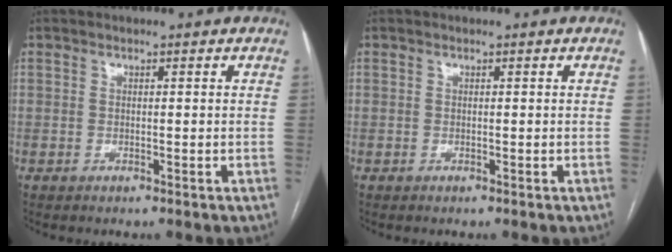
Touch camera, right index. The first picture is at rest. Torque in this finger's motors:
{"motor_torque": [0.00, 0.00, 0.00, 0.00]}